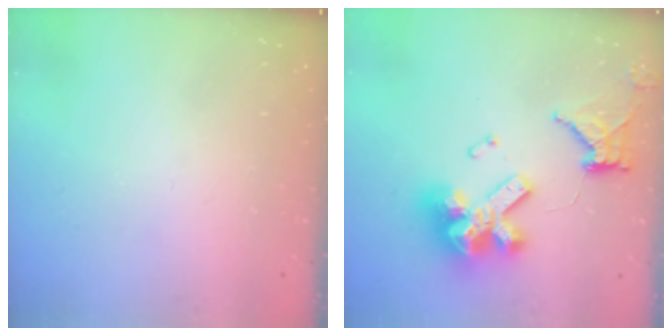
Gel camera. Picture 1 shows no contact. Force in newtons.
{"total": 16.7, "press": 16.6, "slide": 1.9}